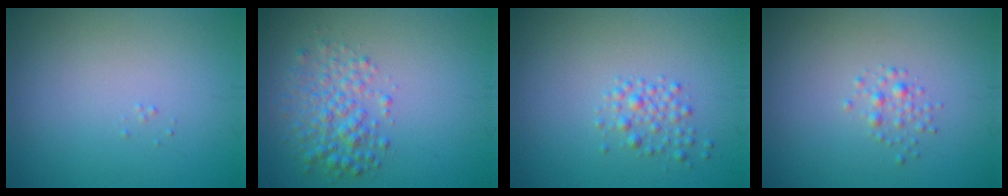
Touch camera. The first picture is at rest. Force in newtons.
{"total": 3.4, "press": 3.4, "slide": 0.1}
{"total": 1.7, "press": 1.7, "slide": 0.1}
{"total": 1.2, "press": 1.2, "slide": 0.0}